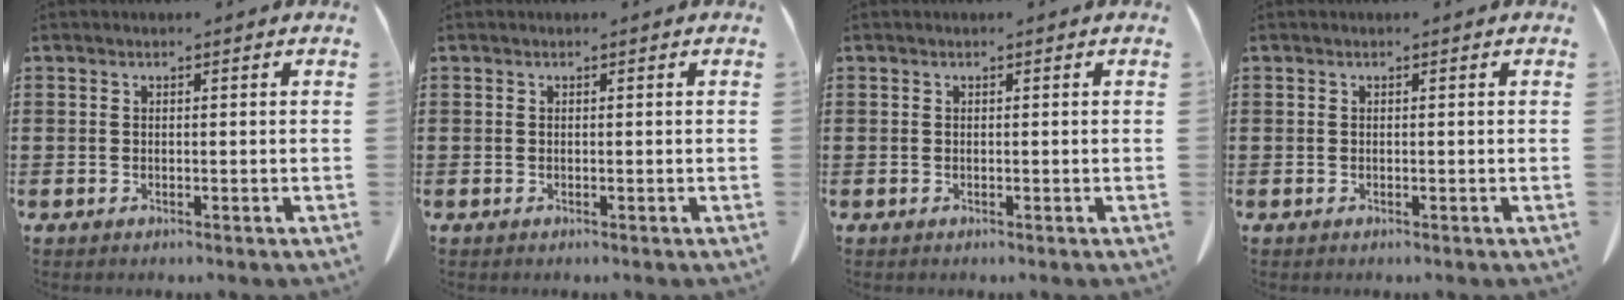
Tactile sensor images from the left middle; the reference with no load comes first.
{"total": 0.0}
{"total": 0.0}
{"total": 0.0}